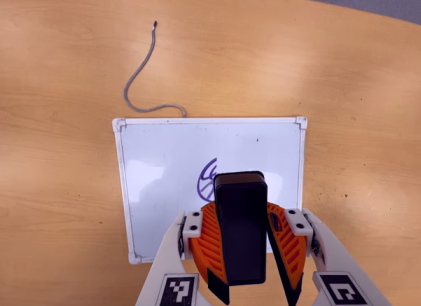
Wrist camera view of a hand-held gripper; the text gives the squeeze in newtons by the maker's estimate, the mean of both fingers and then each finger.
{"total": 10.5, "left": 10.7, "right": 10.4}